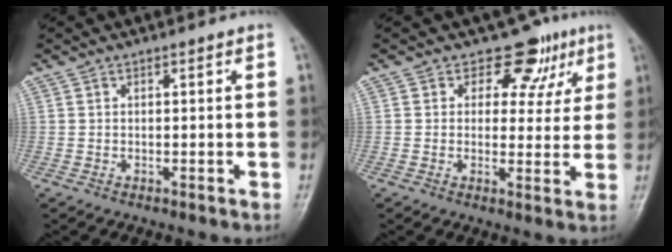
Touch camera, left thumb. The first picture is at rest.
{"total": 7.4, "force": [4.4, 5.3, 2.6], "torque": [0.011, -0.016, 0.050]}